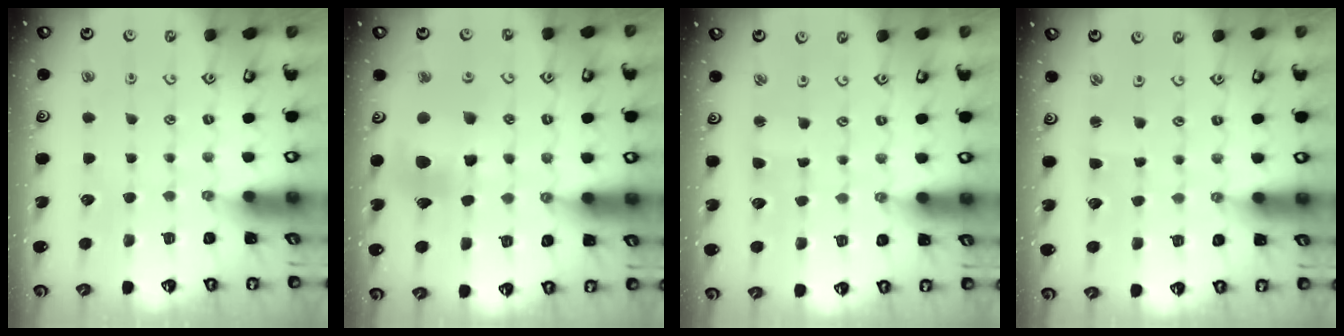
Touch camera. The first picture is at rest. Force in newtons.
{"total": 11.2, "press": 11.1, "slide": 1.5}
{"total": 1.2, "press": 1.2, "slide": 0.2}
{"total": 1.6, "press": 1.6, "slide": 0.3}